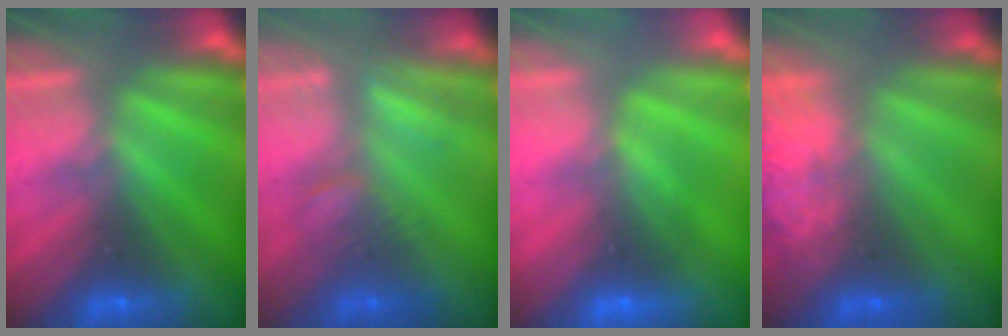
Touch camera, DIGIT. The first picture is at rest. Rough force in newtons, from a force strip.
{"total": 2.8}
{"total": 2.7}
{"total": 7.3}